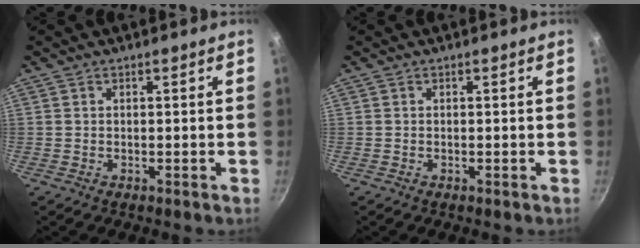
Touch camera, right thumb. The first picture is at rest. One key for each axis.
{"total": 0.0}